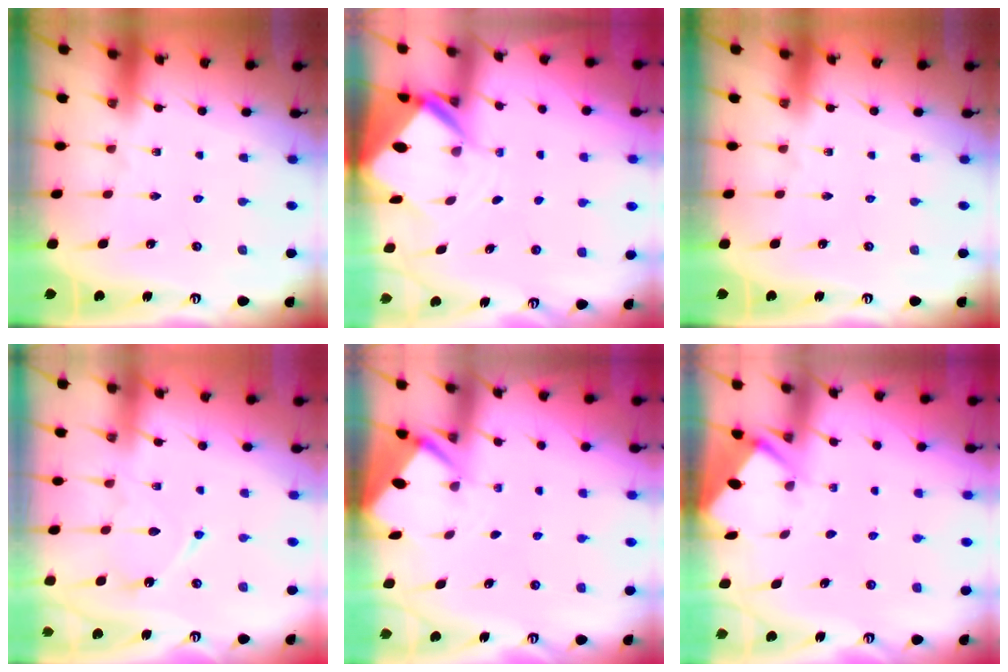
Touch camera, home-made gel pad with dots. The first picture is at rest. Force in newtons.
{"total": 6.4, "press": 6.3, "slide": 0.7}
{"total": 0.0}
{"total": 9.5, "press": 9.4, "slide": 0.9}
{"total": 2.5, "press": 2.5, "slide": 0.3}
{"total": 2.8, "press": 2.7, "slide": 0.4}